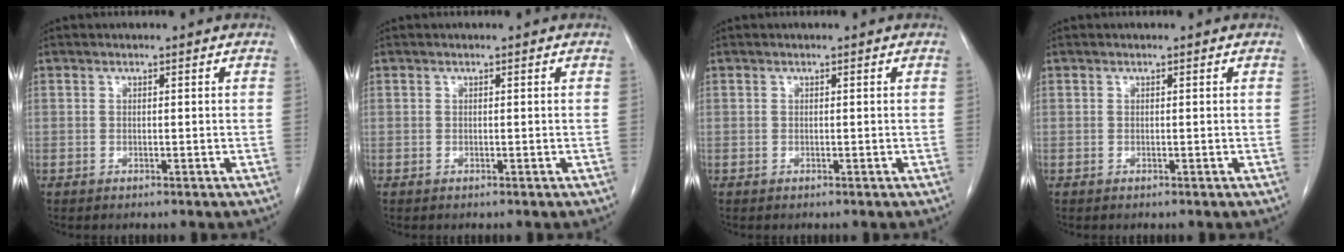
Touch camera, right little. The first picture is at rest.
{"total": 0.0}
{"total": 0.0}
{"total": 0.0}